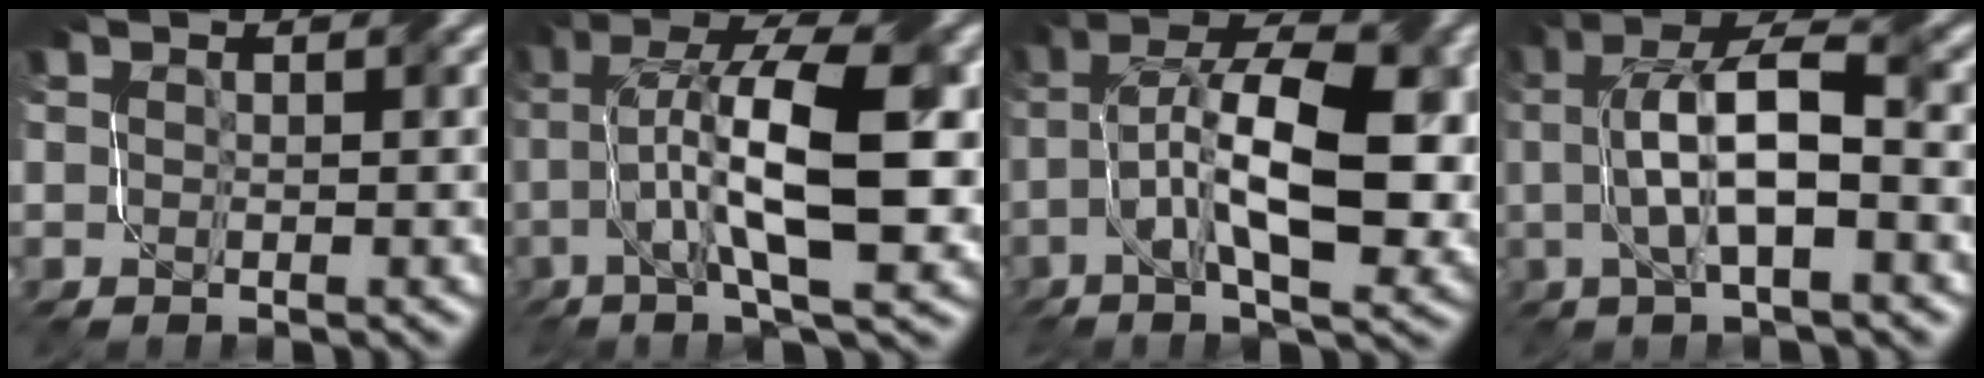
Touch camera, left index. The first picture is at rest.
{"total": 12.0, "force": [-0.1, 3.7, 11.5], "torque": [-0.196, 0.021, 0.001]}
{"total": 12.3, "force": [-0.9, 4.7, 11.3], "torque": [-0.202, 0.010, -0.012]}
{"total": 8.1, "force": [-0.2, 2.4, 7.7], "torque": [-0.133, 0.022, -0.004]}